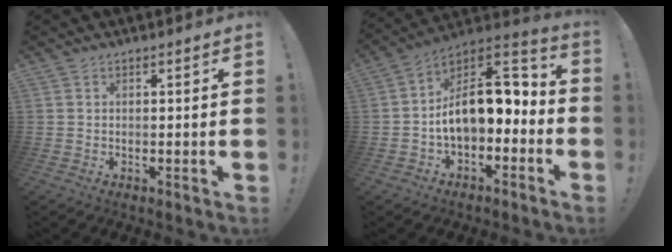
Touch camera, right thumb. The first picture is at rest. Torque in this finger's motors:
{"motor_torque": [1.27, 0.71, 0.21, -0.08, 0.19]}